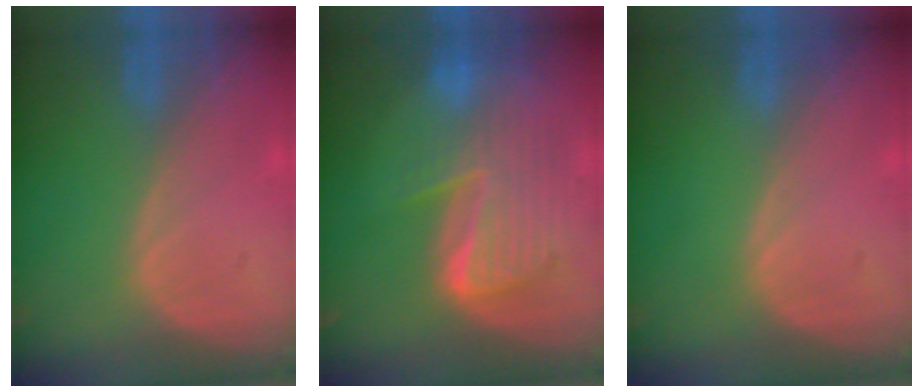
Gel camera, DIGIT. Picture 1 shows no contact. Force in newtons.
{"total": 9.9, "press": 8.5, "slide": 5.1}
{"total": 0.0}